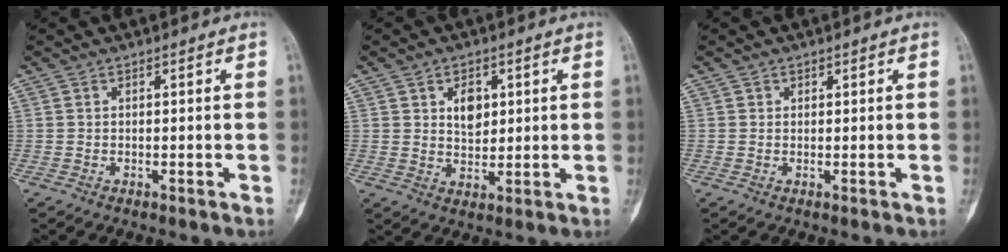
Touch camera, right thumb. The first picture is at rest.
{"total": 5.3, "force": [1.7, 3.6, 3.4], "torque": [-0.035, -0.011, 0.030]}
{"total": 0.6, "force": [0.3, 0.5, 0.0], "torque": [0.009, 0.001, 0.001]}